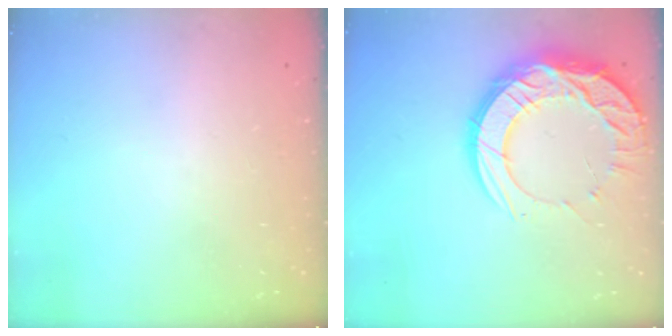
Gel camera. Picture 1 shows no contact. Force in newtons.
{"total": 18.6, "press": 18.6, "slide": 1.4}